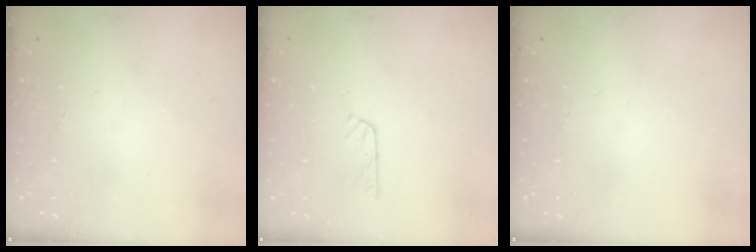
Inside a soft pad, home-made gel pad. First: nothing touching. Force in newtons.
{"total": 4.1, "press": 4.1, "slide": 0.4}
{"total": 0.0}